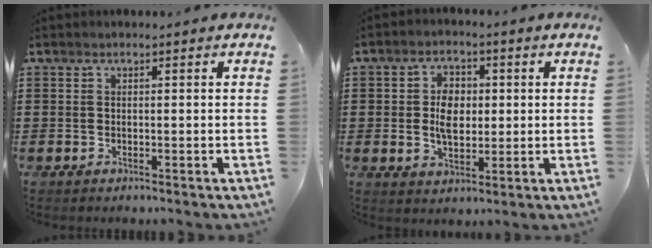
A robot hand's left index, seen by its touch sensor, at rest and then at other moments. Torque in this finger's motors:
{"motor_torque": [1.31, 0.83, 0.30, 0.08]}